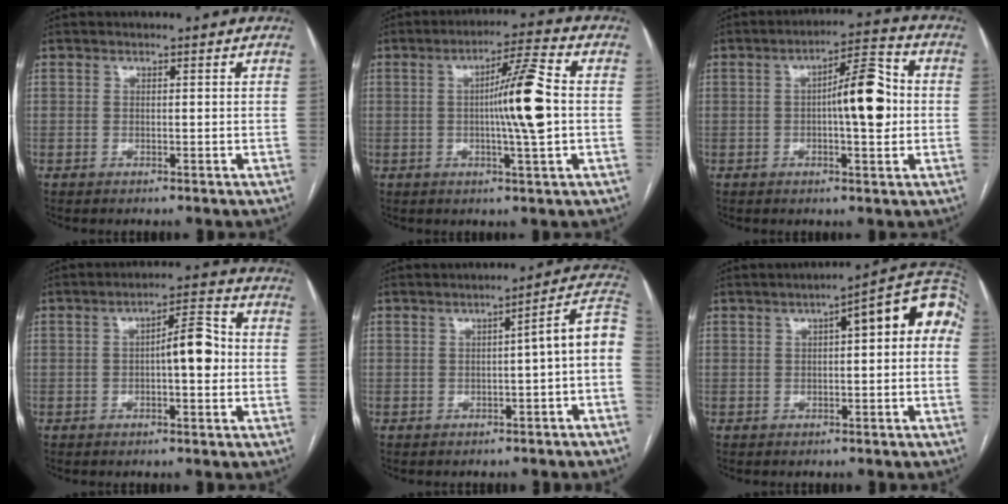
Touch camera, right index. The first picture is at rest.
{"total": 9.9, "force": [-0.2, -0.2, 9.9], "torque": [-0.161, 0.005, -0.008]}
{"total": 9.3, "force": [0.0, 2.1, 9.1], "torque": [-0.138, 0.021, -0.001]}
{"total": 6.3, "force": [-0.4, 1.7, 6.1], "torque": [-0.088, 0.022, -0.008]}
{"total": 7.4, "force": [-1.6, 0.7, 7.2], "torque": [-0.080, 0.030, -0.026]}
{"total": 10.3, "force": [2.1, 2.6, 9.8], "torque": [-0.125, 0.043, 0.018]}